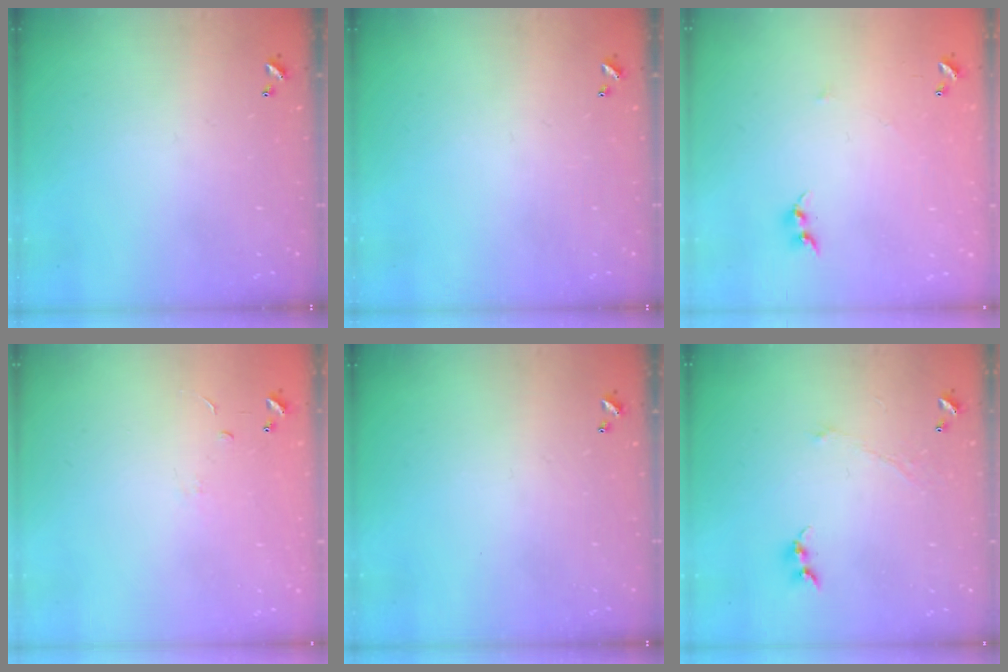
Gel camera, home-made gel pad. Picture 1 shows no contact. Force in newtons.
{"total": 0.0}
{"total": 6.2, "press": 6.2, "slide": 0.7}
{"total": 6.5, "press": 6.5, "slide": 0.6}
{"total": 0.0}
{"total": 0.0}